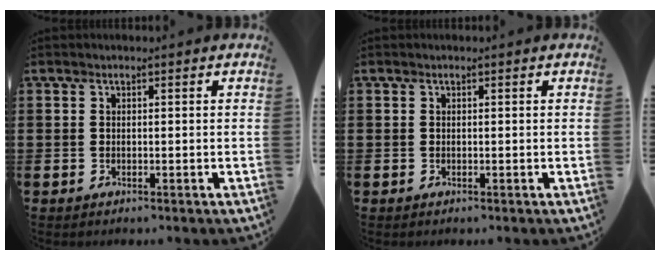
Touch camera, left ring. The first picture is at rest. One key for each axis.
{"total": 0.0}